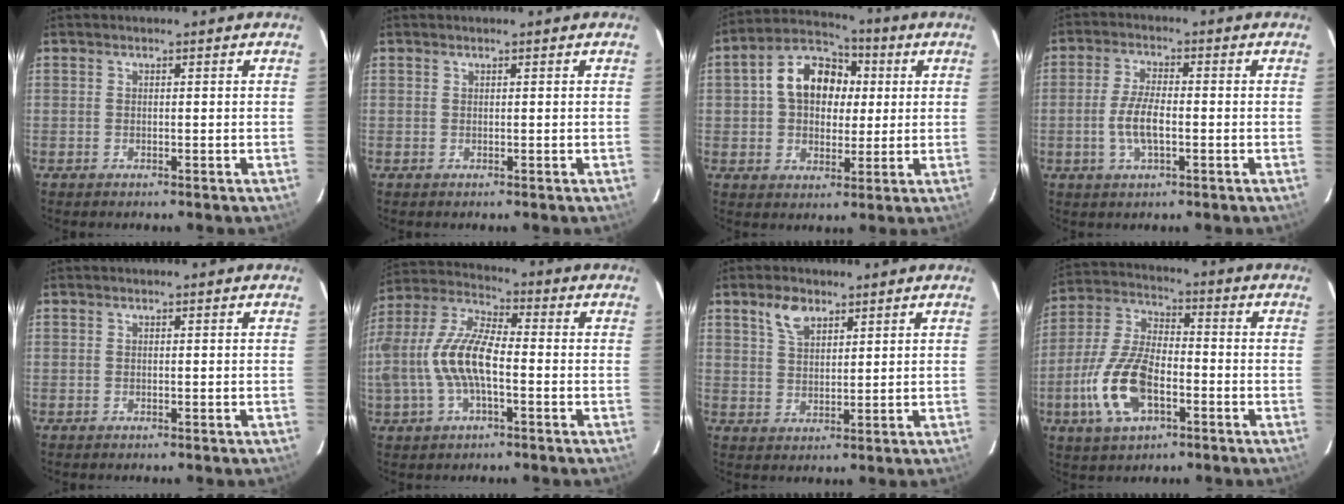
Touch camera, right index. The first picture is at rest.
{"total": 0.0}
{"total": 11.9, "force": [2.1, 8.6, 7.9], "torque": [-0.153, 0.040, 0.033]}
{"total": 6.2, "force": [-1.4, 2.2, 5.6], "torque": [-0.117, -0.001, -0.027]}
{"total": 0.0}
{"total": 14.1, "force": [-2.3, 5.5, 12.7], "torque": [-0.268, 0.008, -0.046]}
{"total": 5.1, "force": [3.3, 2.6, 2.8], "torque": [-0.047, 0.008, 0.064]}
{"total": 14.0, "force": [-5.0, 6.6, 11.2], "torque": [-0.250, 0.000, -0.093]}